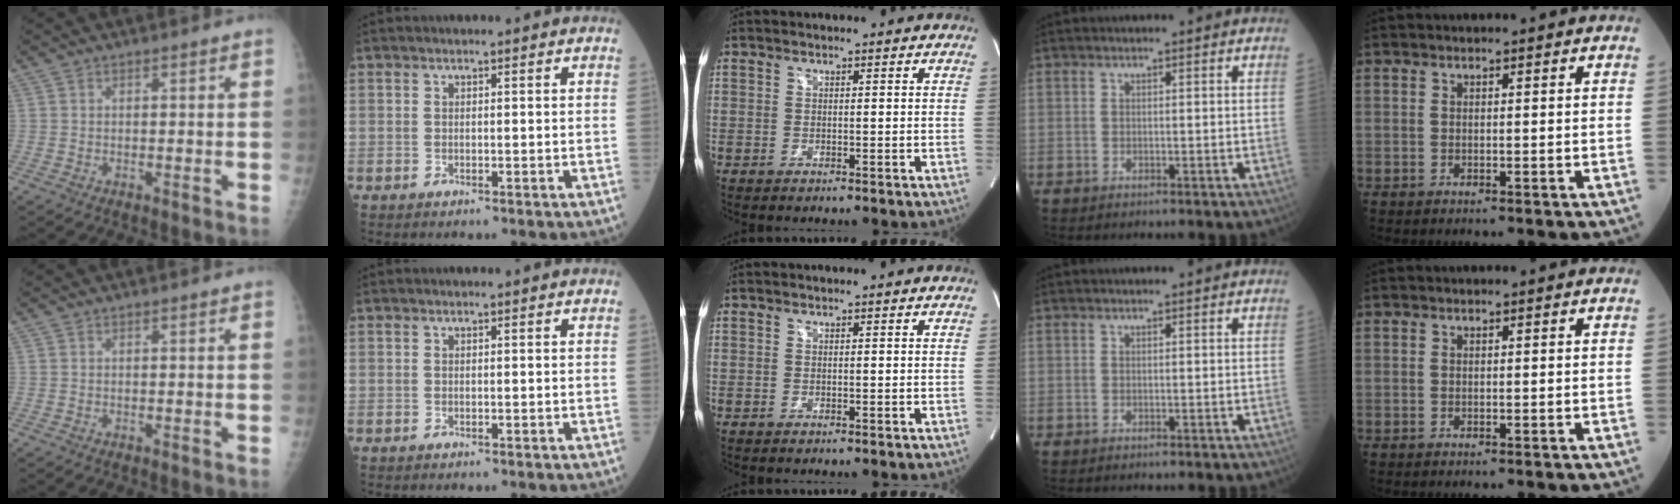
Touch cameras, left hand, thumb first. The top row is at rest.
{}